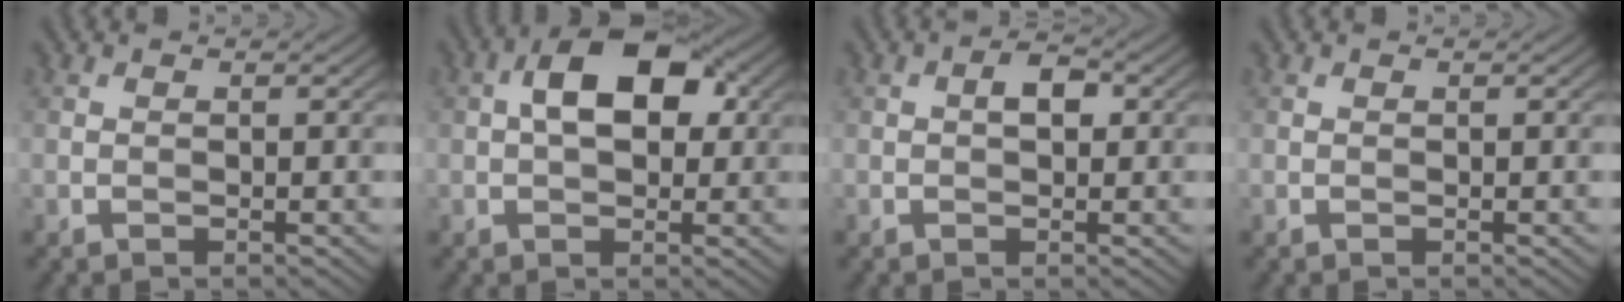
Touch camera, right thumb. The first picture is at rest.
{"total": 8.1, "force": [1.5, 4.6, 6.5], "torque": [-0.104, 0.018, 0.017]}
{"total": 2.3, "force": [0.2, 1.3, 1.9], "torque": [-0.032, 0.006, 0.001]}
{"total": 0.0}